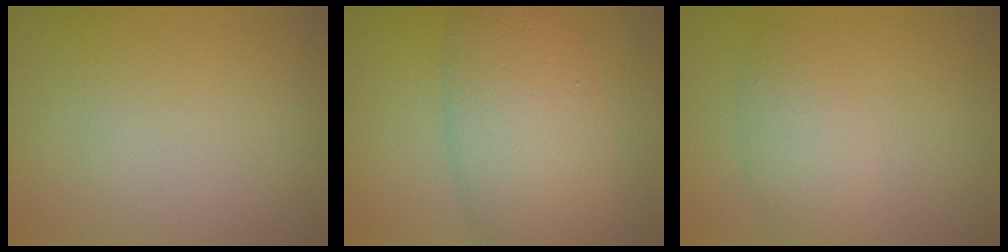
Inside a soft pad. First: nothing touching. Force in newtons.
{"total": 7.8, "press": 7.8, "slide": 0.3}
{"total": 2.7, "press": 2.7, "slide": 0.1}